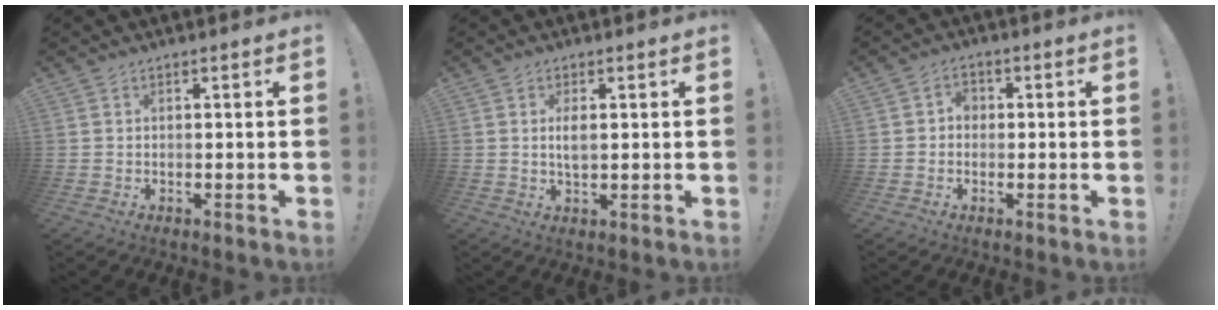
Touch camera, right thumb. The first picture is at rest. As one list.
[{"total": 3.1, "force": [0.7, 1.2, 2.8], "torque": [-0.051, -0.007, 0.006]}, {"total": 3.1, "force": [-0.6, 2.4, 1.8], "torque": [-0.033, 0.008, -0.010]}]